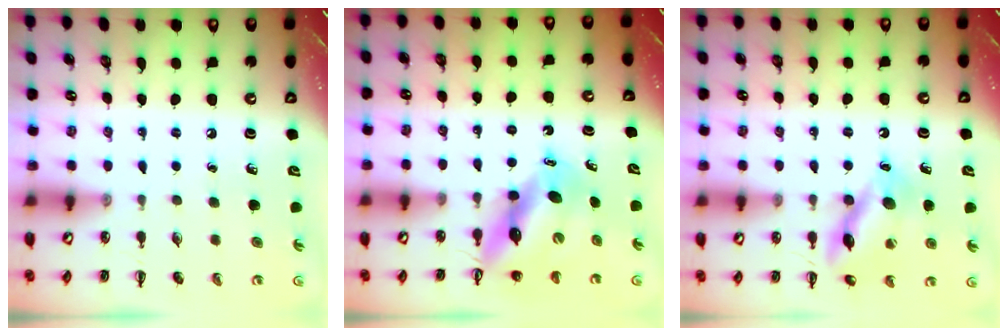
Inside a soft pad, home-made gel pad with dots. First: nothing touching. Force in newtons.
{"total": 10.6, "press": 10.1, "slide": 3.1}
{"total": 14.3, "press": 14.2, "slide": 1.2}